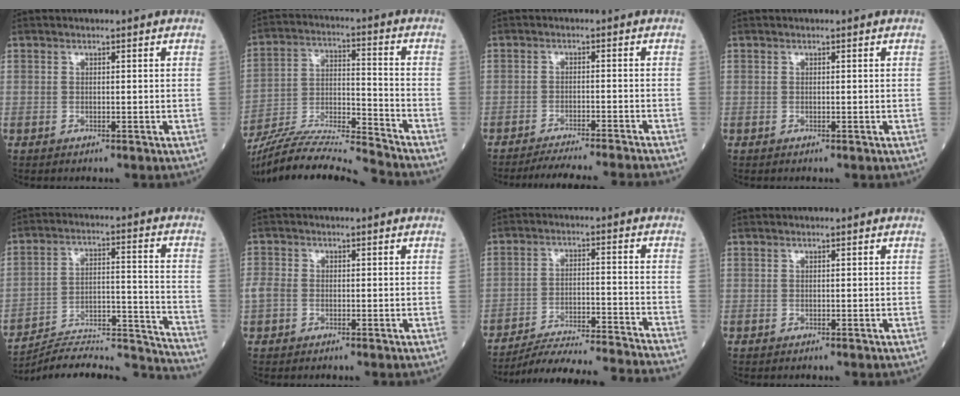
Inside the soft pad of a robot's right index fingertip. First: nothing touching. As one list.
[{"total": 17.8, "force": [-16.9, -1.5, 5.3], "torque": [-0.104, 0.000, -0.295]}, {"total": 12.8, "force": [-11.9, -1.4, 4.4], "torque": [-0.040, -0.024, -0.167]}, {"total": 0.0}, {"total": 22.8, "force": [-22.4, -0.1, 4.5], "torque": [-0.047, 0.021, -0.324]}, {"total": 2.2, "force": [-0.5, 1.8, 1.2], "torque": [-0.034, 0.004, -0.011]}, {"total": 19.7, "force": [-18.8, -1.1, 5.7], "torque": [-0.075, -0.026, -0.270]}, {"total": 0.0}]